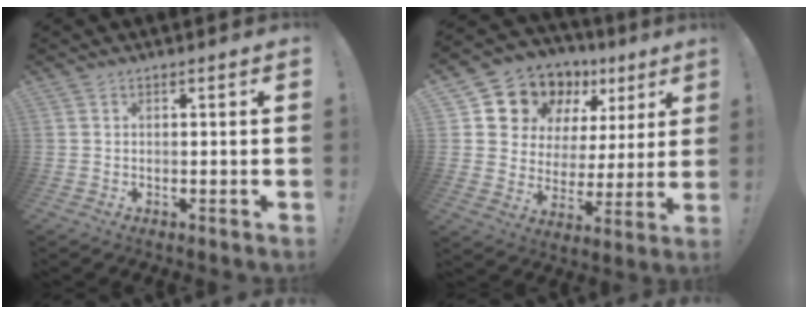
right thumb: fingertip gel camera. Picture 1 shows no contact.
{"total": 13.3, "force": [9.5, 8.5, 3.9], "torque": [-0.072, -0.073, 0.186]}